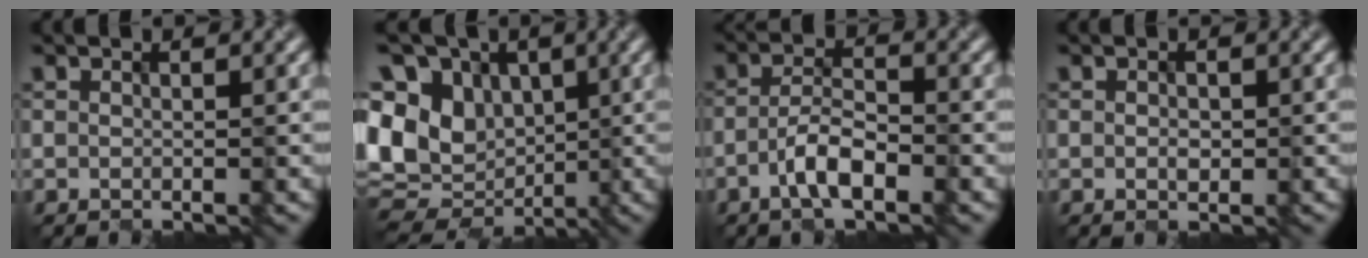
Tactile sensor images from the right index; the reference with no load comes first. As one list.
[{"total": 11.3, "force": [-0.7, 9.4, 6.2], "torque": [-0.141, 0.004, 0.013]}, {"total": 3.4, "force": [-2.8, 0.2, 1.9], "torque": [-0.055, -0.005, -0.035]}, {"total": 0.9, "force": [-0.9, -0.1, -0.1], "torque": [-0.012, -0.009, 0.014]}]